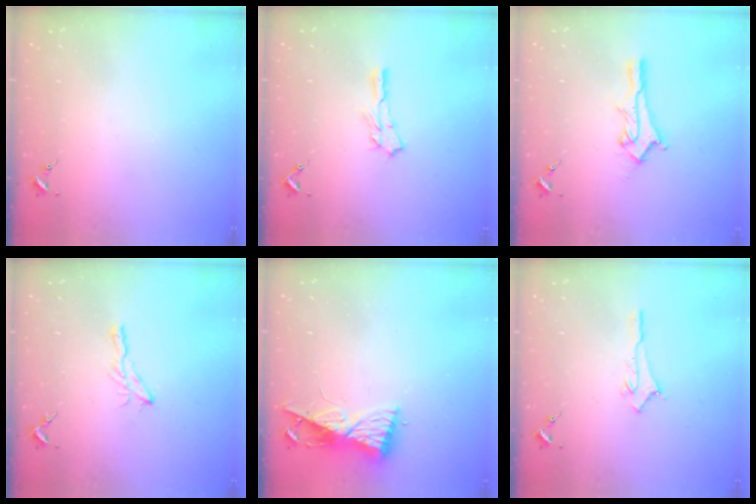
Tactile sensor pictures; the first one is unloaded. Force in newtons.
{"total": 6.3, "press": 6.3, "slide": 0.3}
{"total": 11.8, "press": 11.8, "slide": 0.6}
{"total": 6.0, "press": 6.0, "slide": 0.2}
{"total": 9.0, "press": 8.9, "slide": 0.8}
{"total": 2.8, "press": 2.8, "slide": 0.2}